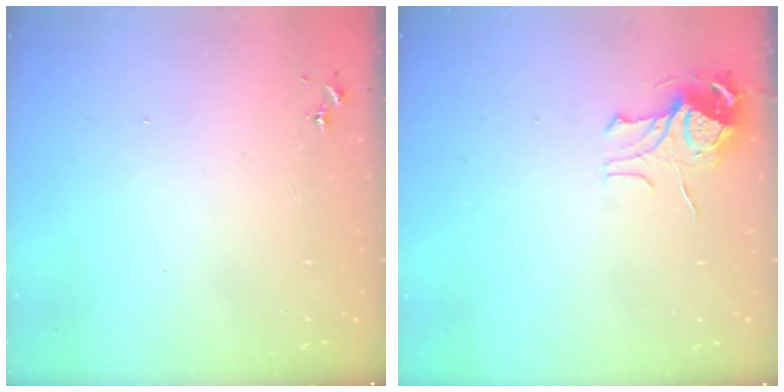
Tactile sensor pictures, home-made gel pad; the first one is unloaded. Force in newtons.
{"total": 8.6, "press": 8.6, "slide": 0.8}